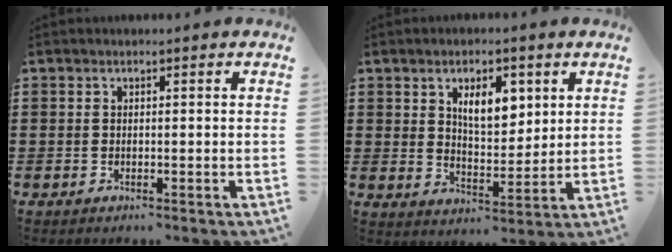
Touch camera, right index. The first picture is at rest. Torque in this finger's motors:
{"motor_torque": [0.53, 0.28, 0.23, 0.12]}